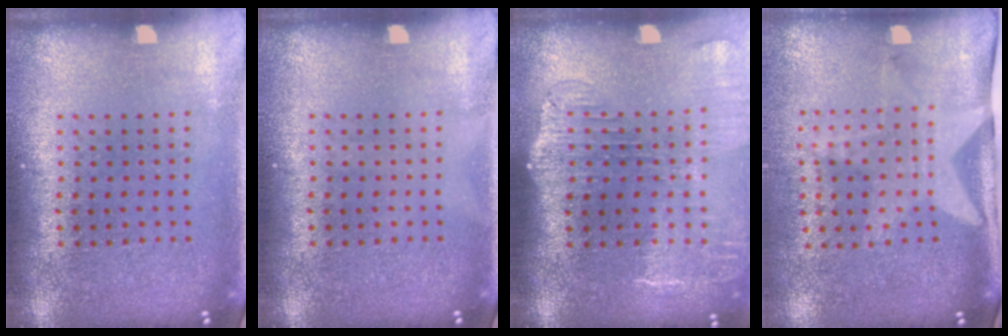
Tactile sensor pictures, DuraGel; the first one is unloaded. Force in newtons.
{"total": 0.0}
{"total": 2.1, "press": 1.7, "slide": 1.2}
{"total": 2.1, "press": 1.5, "slide": 1.4}